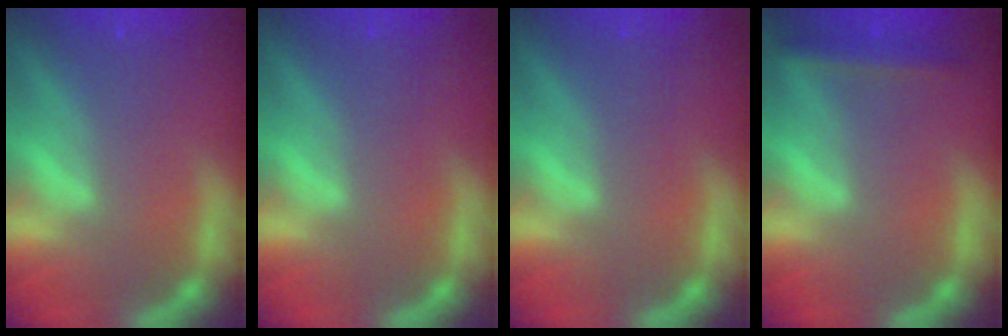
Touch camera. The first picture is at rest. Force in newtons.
{"total": 0.0}
{"total": 0.0}
{"total": 2.4}